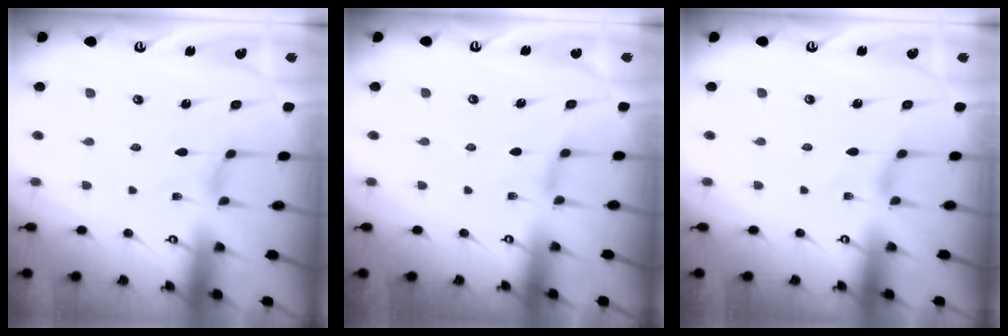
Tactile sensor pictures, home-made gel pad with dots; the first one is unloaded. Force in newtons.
{"total": 2.3, "press": 2.2, "slide": 0.5}
{"total": 0.6, "press": 0.6, "slide": 0.2}